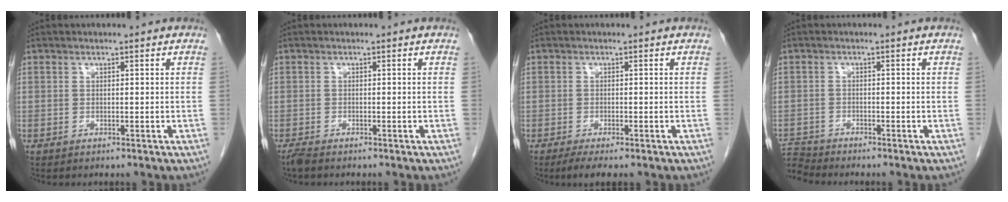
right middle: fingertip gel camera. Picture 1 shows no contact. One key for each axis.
{"total": 1.2, "fx": -1.1, "fy": 0.1, "fz": 0.6, "tx": -0.021, "ty": -0.005, "tz": -0.024}
{"total": 3.0, "fx": -2.1, "fy": 0.5, "fz": 2.0, "tx": -0.036, "ty": -0.009, "tz": -0.034}
{"total": 3.6, "fx": -3.4, "fy": -0.5, "fz": -0.8, "tx": 0.012, "ty": -0.010, "tz": -0.064}